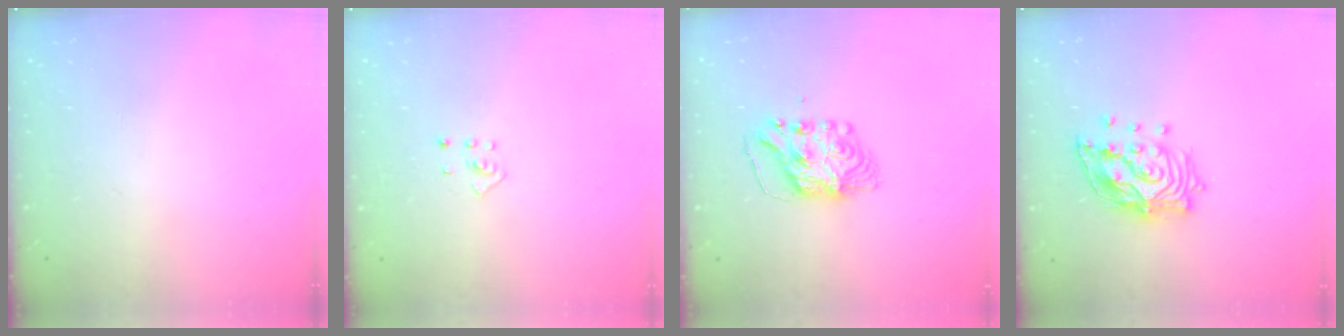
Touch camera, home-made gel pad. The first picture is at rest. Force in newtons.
{"total": 2.0, "press": 1.9, "slide": 0.8}
{"total": 7.2, "press": 7.2, "slide": 0.8}
{"total": 16.0, "press": 15.9, "slide": 2.0}